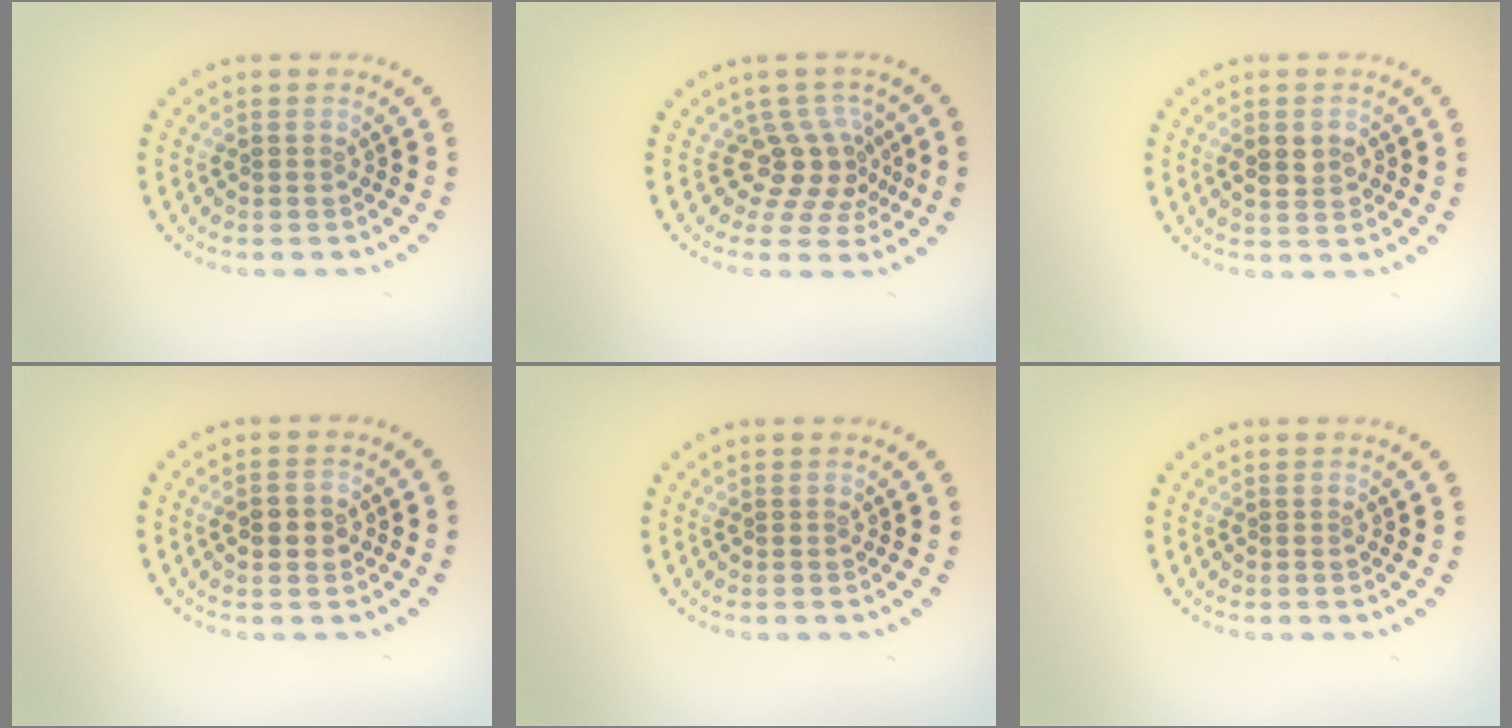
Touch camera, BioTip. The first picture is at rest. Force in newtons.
{"total": 3.7, "press": 2.7, "slide": 2.6}
{"total": 2.3, "press": 2.3, "slide": 0.1}
{"total": 2.7, "press": 2.7, "slide": 0.2}
{"total": 0.0}
{"total": 0.0}